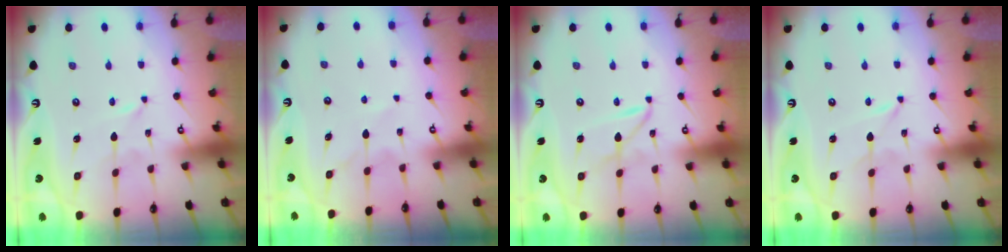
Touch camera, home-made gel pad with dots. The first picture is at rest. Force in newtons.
{"total": 7.0, "press": 6.9, "slide": 0.6}
{"total": 2.9, "press": 2.9, "slide": 0.2}
{"total": 0.6, "press": 0.5, "slide": 0.1}